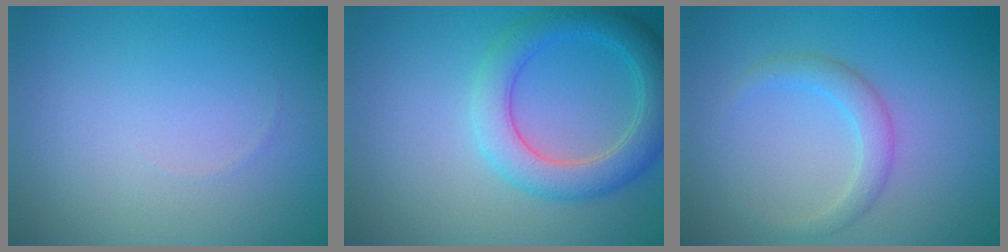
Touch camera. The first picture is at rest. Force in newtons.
{"total": 4.7, "press": 4.7, "slide": 0.2}
{"total": 2.0, "press": 2.0, "slide": 0.2}